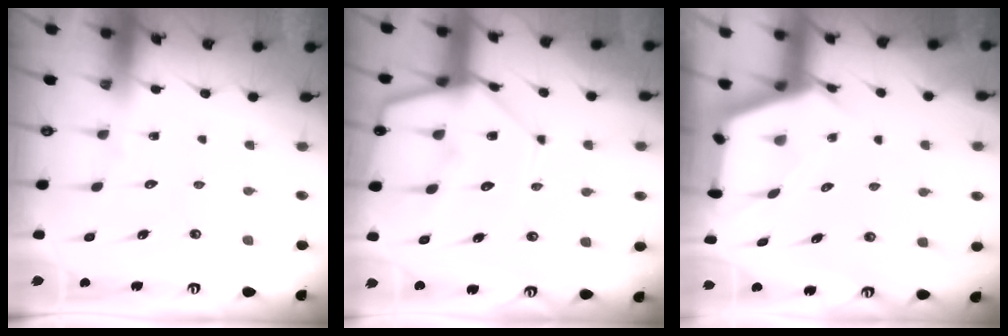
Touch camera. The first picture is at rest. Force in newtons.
{"total": 12.2, "press": 12.2, "slide": 1.1}
{"total": 2.7, "press": 2.7, "slide": 0.3}